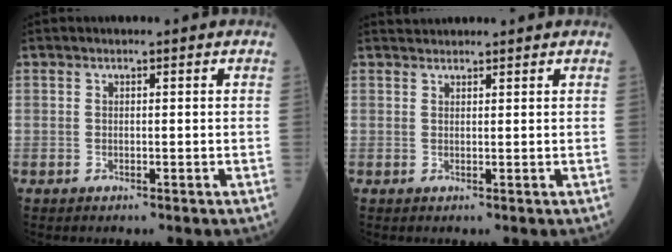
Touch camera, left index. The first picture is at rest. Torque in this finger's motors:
{"motor_torque": [0.01, -0.59, 0.07, 0.04]}